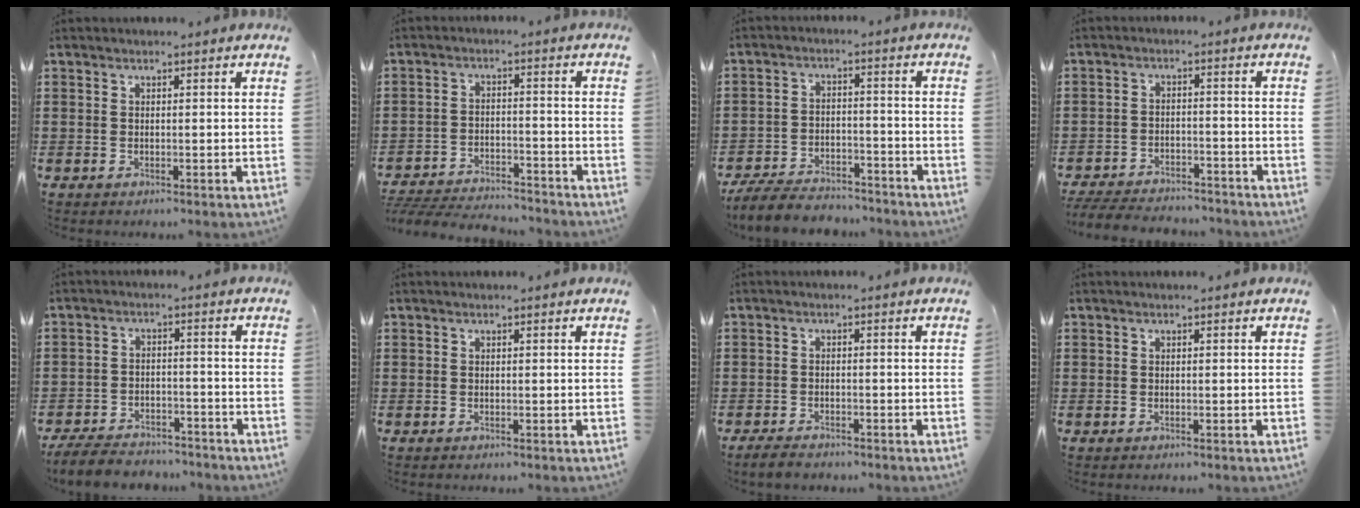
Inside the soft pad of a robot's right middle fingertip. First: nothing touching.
{"total": 5.4, "force": [-5.3, 0.6, 0.8], "torque": [-0.023, 0.006, -0.110]}
{"total": 6.7, "force": [-6.4, 1.5, 1.5], "torque": [-0.035, 0.012, -0.127]}
{"total": 5.3, "force": [-5.2, 1.1, 0.5], "torque": [-0.017, 0.009, -0.108]}
{"total": 6.0, "force": [-5.8, 1.4, 0.8], "torque": [-0.019, 0.015, -0.117]}
{"total": 0.0}
{"total": 2.3, "force": [-2.1, 0.8, 0.5], "torque": [-0.020, 0.004, -0.047]}
{"total": 0.0}